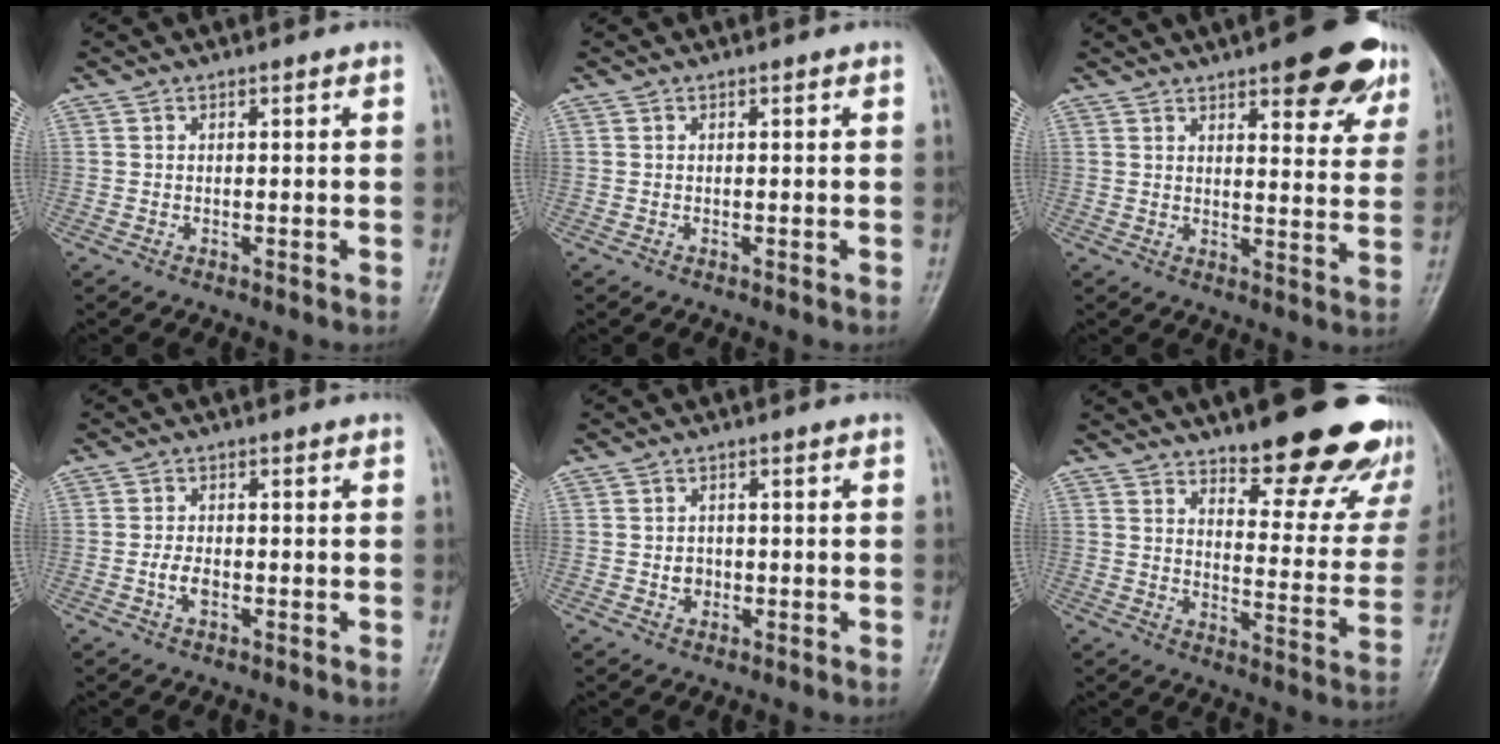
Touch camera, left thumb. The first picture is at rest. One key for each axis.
{"total": 0.0}
{"total": 14.6, "fx": 9.0, "fy": 4.9, "fz": 10.5, "tx": -0.092, "ty": -0.040, "tz": 0.109}
{"total": 2.6, "fx": -0.7, "fy": 1.5, "fz": 2.0, "tx": -0.036, "ty": 0.005, "tz": -0.015}
{"total": 2.1, "fx": -0.3, "fy": 1.9, "fz": 1.0, "tx": -0.002, "ty": 0.004, "tz": -0.004}
{"total": 22.3, "fx": 16.9, "fy": 7.2, "fz": 12.7, "tx": -0.113, "ty": -0.106, "tz": 0.212}